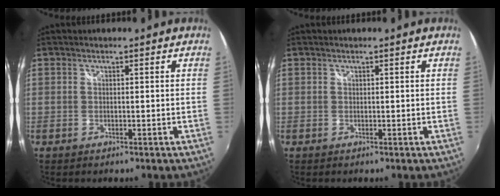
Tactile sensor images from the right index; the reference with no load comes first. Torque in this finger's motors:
{"motor_torque": [0.38, 0.15, -0.01, 0.01]}